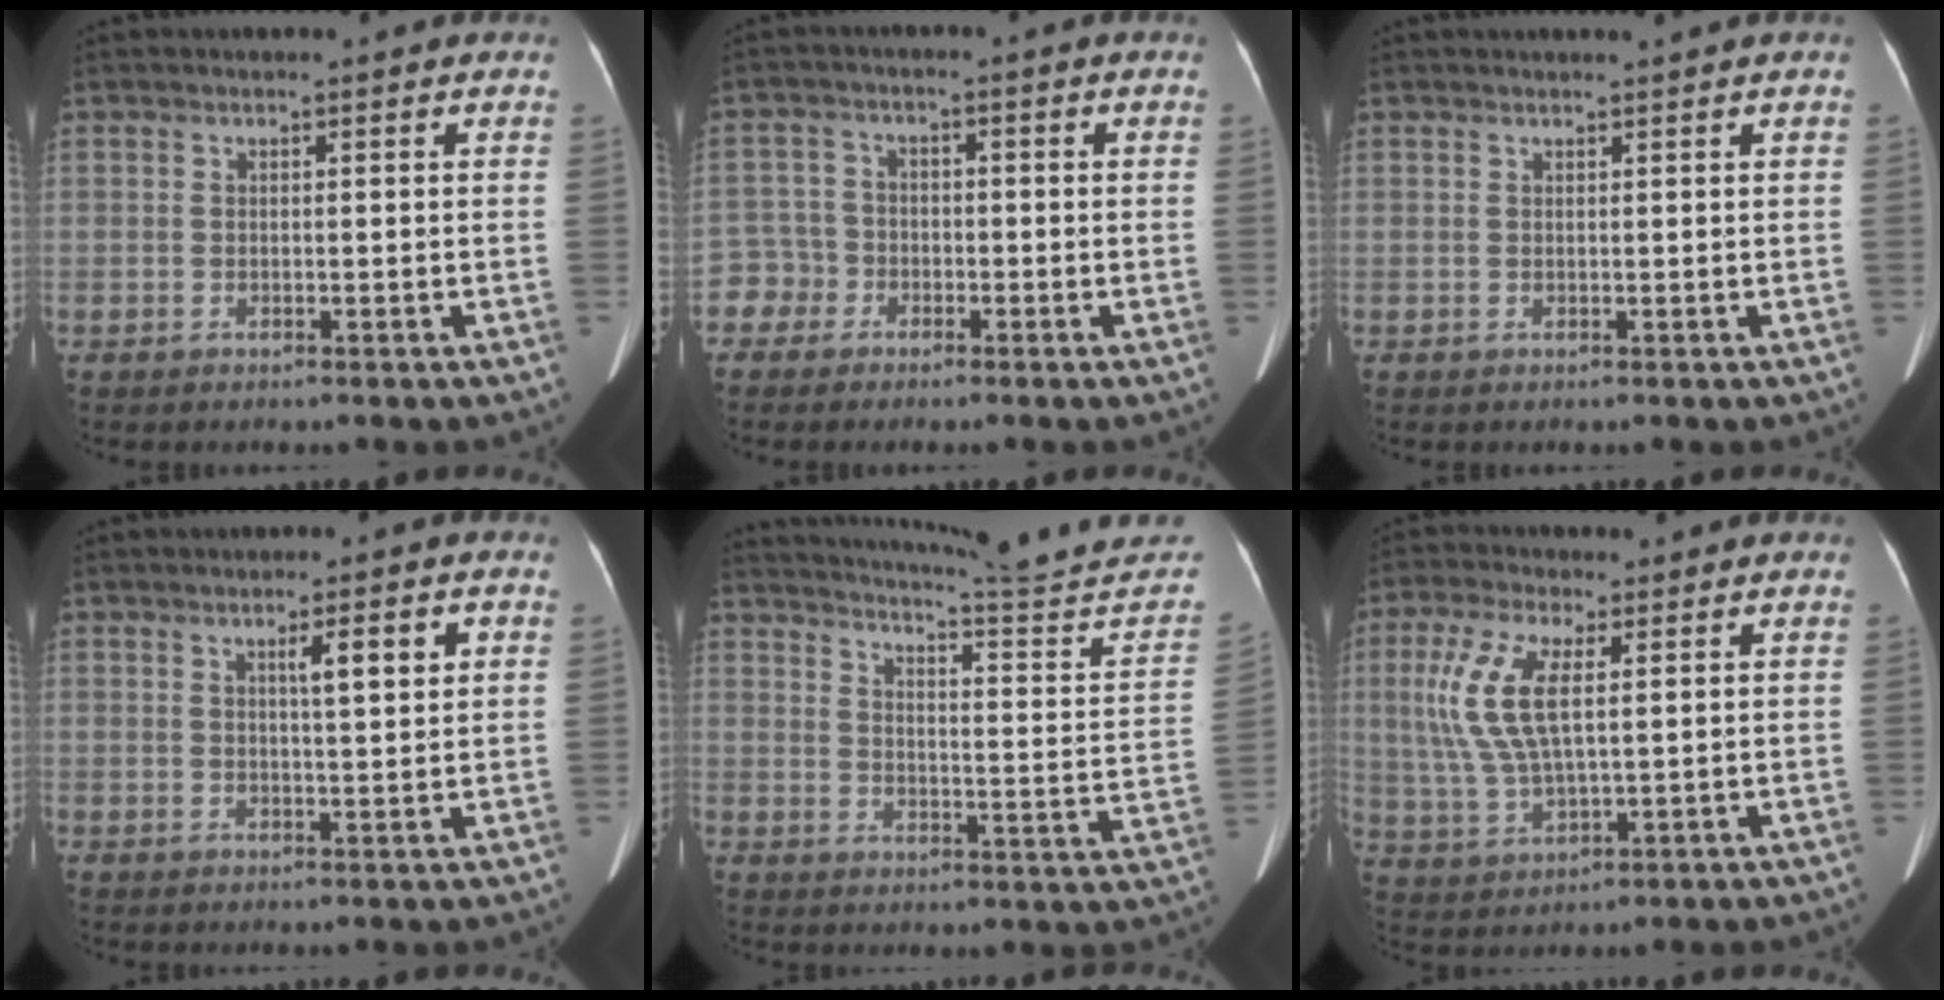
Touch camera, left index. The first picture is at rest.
{"total": 4.0, "force": [-2.4, 3.2, -0.4], "torque": [0.014, 0.013, -0.052]}
{"total": 1.3, "force": [1.1, -0.4, 0.5], "torque": [-0.008, 0.004, 0.024]}
{"total": 4.4, "force": [1.6, 0.4, 4.1], "torque": [-0.065, 0.005, 0.026]}
{"total": 24.9, "force": [23.2, -0.3, 8.9], "torque": [-0.138, -0.093, 0.285]}
{"total": 9.7, "force": [2.2, 3.0, 8.9], "torque": [-0.211, 0.008, 0.048]}